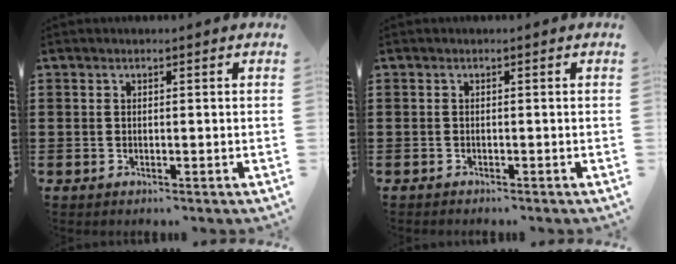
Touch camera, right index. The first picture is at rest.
{"total": 0.5, "force": [-0.5, 0.1, 0.0], "torque": [-0.002, -0.001, -0.011]}